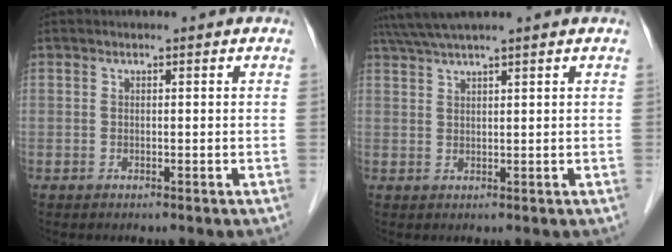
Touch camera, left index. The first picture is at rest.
{"total": 5.4, "force": [4.6, -1.1, 2.7], "torque": [-0.046, 0.033, 0.085]}